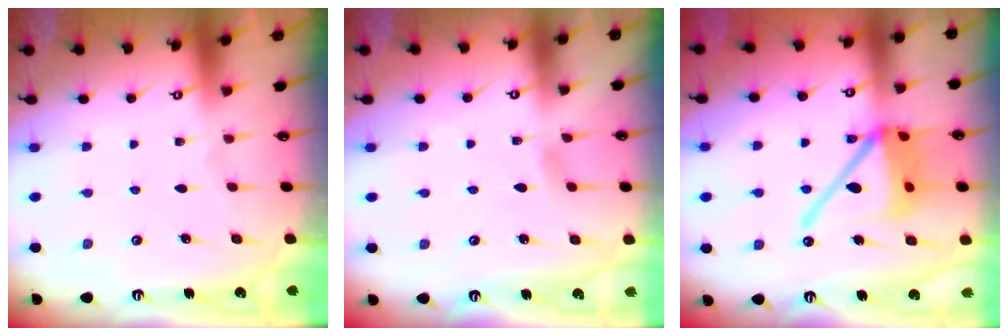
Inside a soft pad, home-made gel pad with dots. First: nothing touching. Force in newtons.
{"total": 2.9, "press": 2.8, "slide": 0.4}
{"total": 16.2, "press": 16.0, "slide": 2.3}